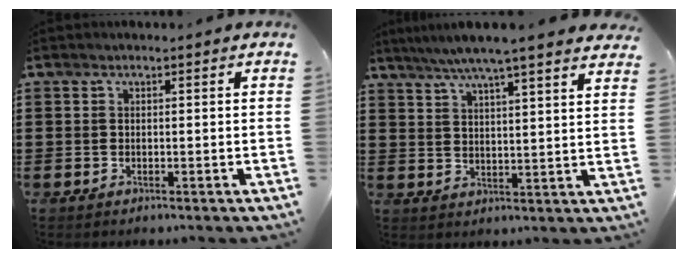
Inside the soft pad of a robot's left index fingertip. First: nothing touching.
{"total": 5.9, "force": [5.1, -0.5, 2.9], "torque": [-0.073, -0.019, 0.088]}